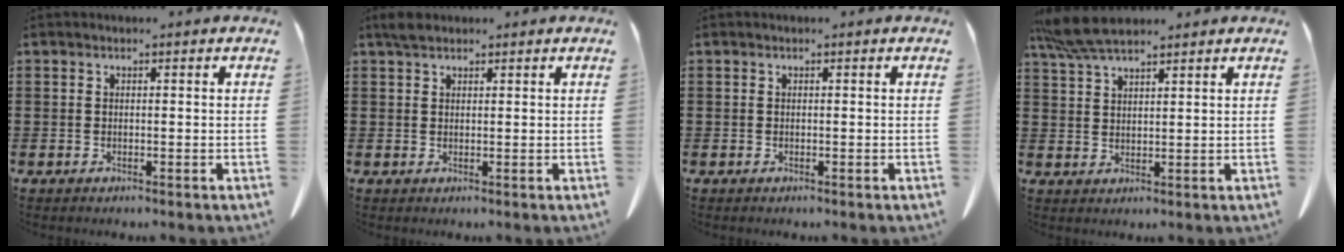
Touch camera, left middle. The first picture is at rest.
{"total": 1.8, "force": [1.5, 0.7, 0.7], "torque": [-0.019, 0.002, 0.030]}
{"total": 0.0}
{"total": 6.5, "force": [5.3, 1.3, 3.5], "torque": [-0.083, -0.008, 0.101]}